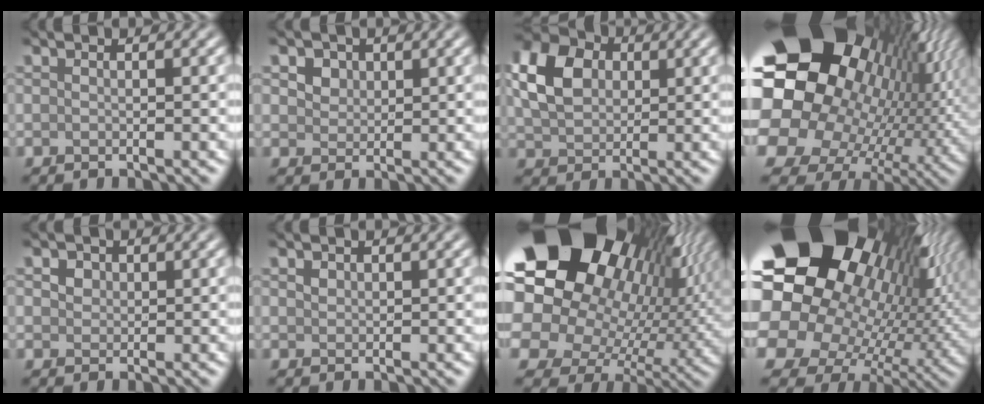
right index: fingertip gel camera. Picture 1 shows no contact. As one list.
[{"total": 5.2, "force": [2.8, 3.7, 2.5], "torque": [-0.058, 0.011, 0.035]}, {"total": 6.9, "force": [1.6, 5.0, 4.4], "torque": [-0.117, 0.012, 0.026]}, {"total": 22.7, "force": [2.7, 18.3, 13.1], "torque": [-0.240, -0.027, 0.024]}, {"total": 3.3, "force": [1.6, 2.3, 1.6], "torque": [-0.039, 0.012, 0.018]}, {"total": 0.8, "force": [0.5, 0.6, 0.3], "torque": [-0.008, -0.001, 0.009]}, {"total": 22.3, "force": [7.2, 16.3, 13.3], "torque": [-0.242, 0.005, 0.119]}, {"total": 22.8, "force": [5.1, 17.8, 13.2], "torque": [-0.244, 0.000, 0.076]}]